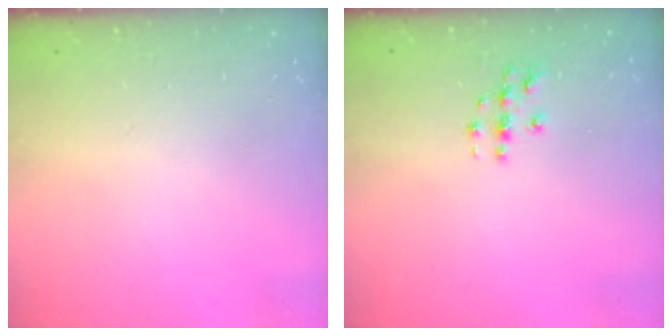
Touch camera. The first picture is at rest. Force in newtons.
{"total": 3.2, "press": 3.2, "slide": 0.1}